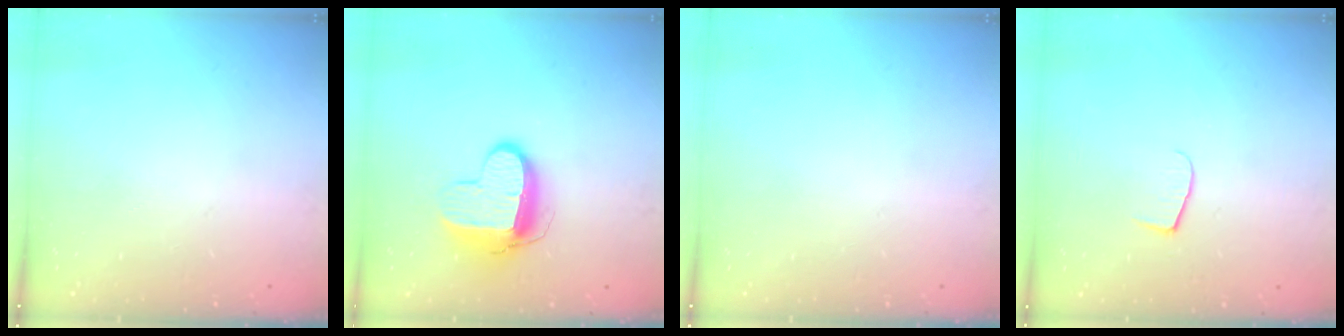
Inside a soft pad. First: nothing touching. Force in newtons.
{"total": 11.1, "press": 11.1, "slide": 0.8}
{"total": 0.0}
{"total": 5.3, "press": 5.2, "slide": 0.4}